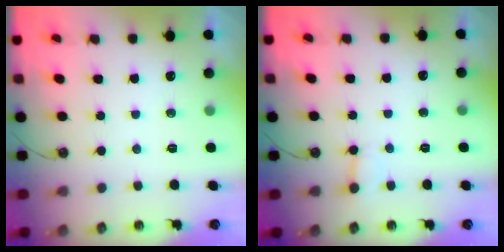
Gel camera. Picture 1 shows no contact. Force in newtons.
{"total": 3.6, "press": 3.6, "slide": 0.3}